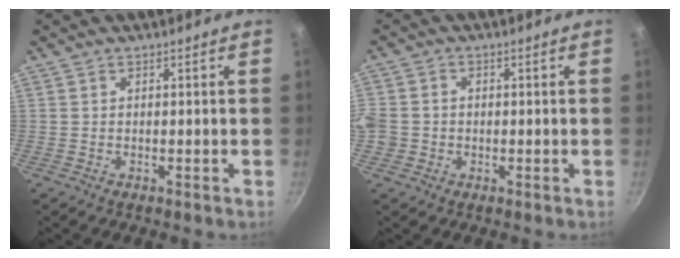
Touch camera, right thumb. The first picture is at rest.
{"total": 6.4, "force": [-0.8, 5.6, 2.9], "torque": [-0.064, 0.012, -0.021]}